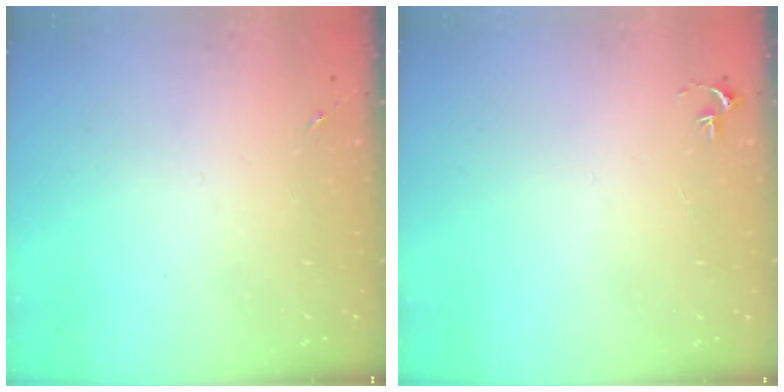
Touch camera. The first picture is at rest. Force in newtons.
{"total": 2.7, "press": 2.7, "slide": 0.3}